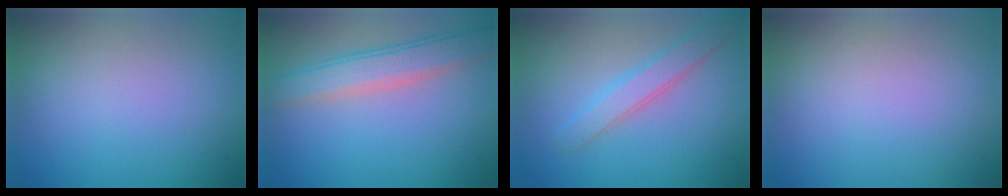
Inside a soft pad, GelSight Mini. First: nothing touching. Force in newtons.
{"total": 4.1, "press": 4.1, "slide": 0.3}
{"total": 2.8, "press": 2.8, "slide": 0.1}
{"total": 0.0}